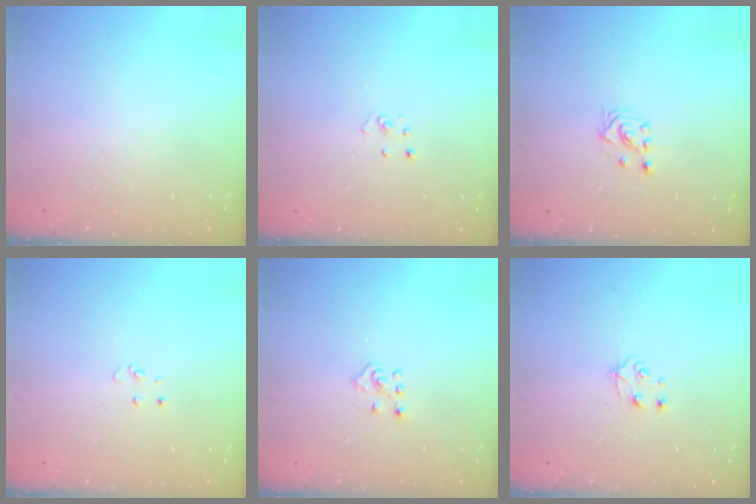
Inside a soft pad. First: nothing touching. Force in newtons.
{"total": 2.3, "press": 2.3, "slide": 0.2}
{"total": 2.9, "press": 2.7, "slide": 1.0}
{"total": 2.9, "press": 2.9, "slide": 0.2}
{"total": 2.3, "press": 2.3, "slide": 0.5}
{"total": 4.0, "press": 3.9, "slide": 0.4}